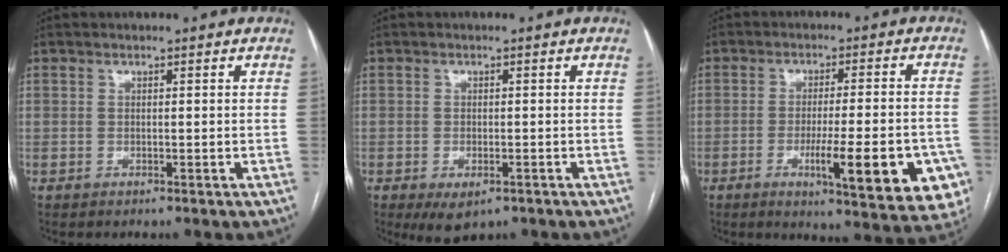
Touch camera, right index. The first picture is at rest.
{"total": 4.2, "force": [-2.3, 2.0, 2.8], "torque": [-0.045, -0.006, -0.026]}
{"total": 16.3, "force": [-5.9, 2.8, 14.9], "torque": [-0.143, -0.006, -0.069]}